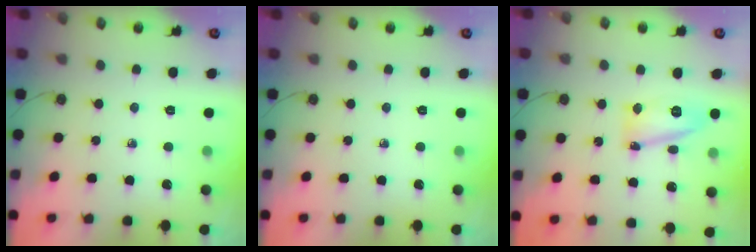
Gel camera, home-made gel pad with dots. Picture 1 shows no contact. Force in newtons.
{"total": 0.0}
{"total": 12.7, "press": 12.6, "slide": 1.4}